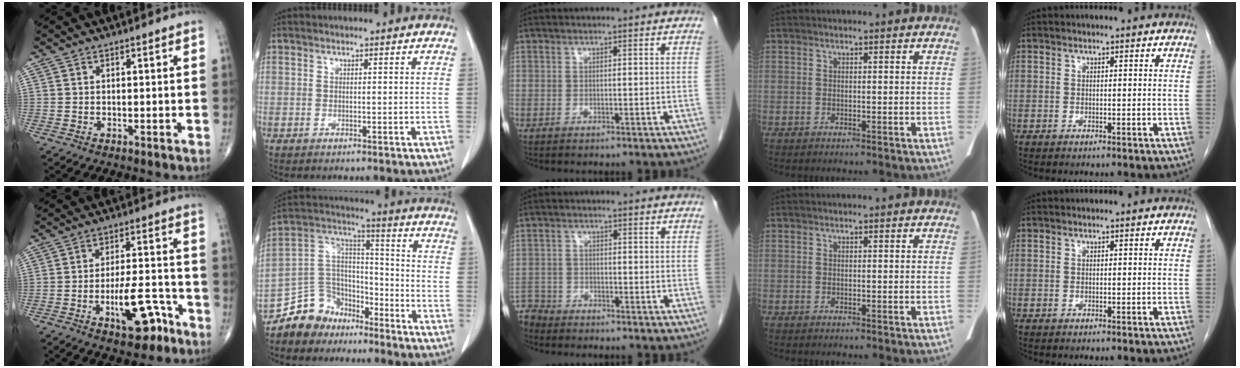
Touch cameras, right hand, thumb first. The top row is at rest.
{"thumb": {"total": 10.3, "force": [-5.2, 4.2, 7.9], "torque": [-0.114, 0.038, -0.075]}, "index": {"total": 10.7, "force": [-8.3, 6.7, 1.1], "torque": [-0.026, 0.061, -0.153]}, "middle": {"total": 4.3, "force": [-4.1, 1.1, -0.6], "torque": [0.011, -0.008, -0.081]}}